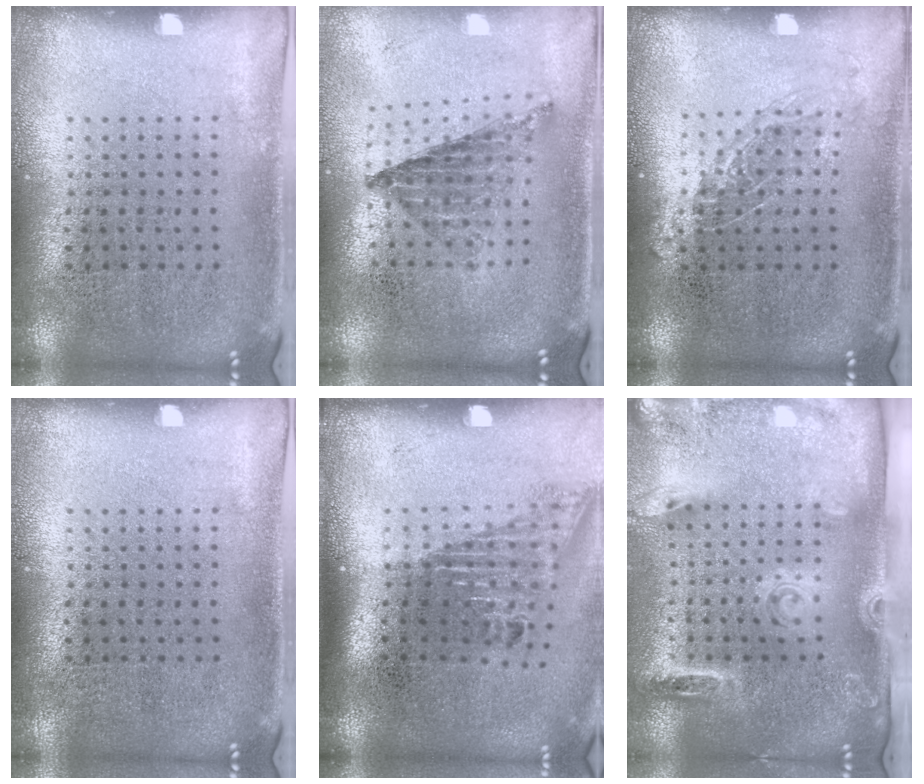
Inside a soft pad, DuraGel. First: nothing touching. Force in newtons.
{"total": 0.9, "press": 0.8, "slide": 0.2}
{"total": 1.0, "press": 0.9, "slide": 0.5}
{"total": 0.0}
{"total": 1.6, "press": 1.2, "slide": 1.1}
{"total": 2.7, "press": 1.9, "slide": 1.9}